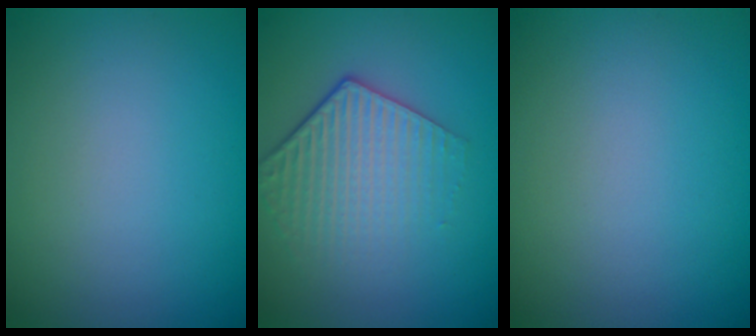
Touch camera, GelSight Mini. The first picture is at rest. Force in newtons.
{"total": 4.3, "press": 3.2, "slide": 3.0}
{"total": 0.0}